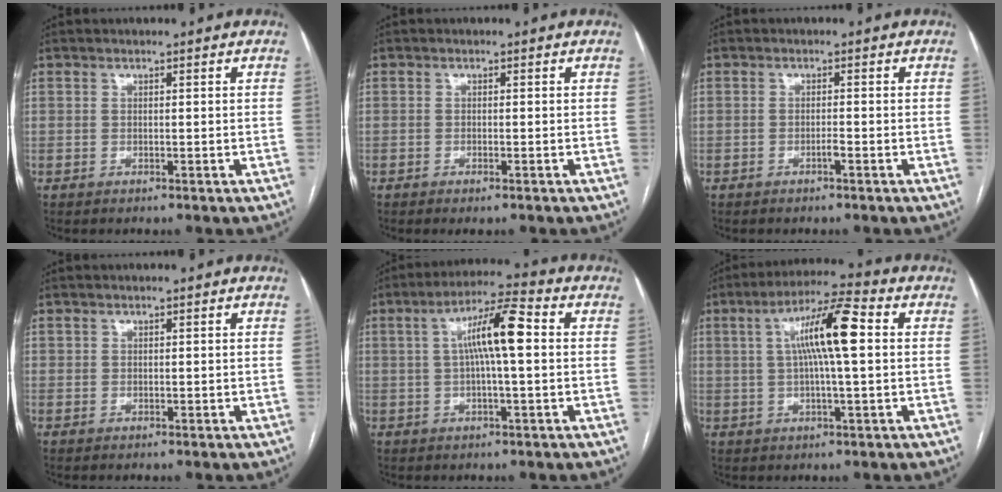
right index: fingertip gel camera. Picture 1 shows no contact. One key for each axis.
{"total": 0.9, "fx": -0.5, "fy": 0.2, "fz": 0.8, "tx": -0.013, "ty": -0.003, "tz": -0.006}
{"total": 0.9, "fx": -0.6, "fy": 0.0, "fz": 0.7, "tx": -0.015, "ty": 0.001, "tz": -0.010}
{"total": 0.7, "fx": 0.4, "fy": 0.6, "fz": 0.2, "tx": 0.006, "ty": -0.001, "tz": 0.005}
{"total": 9.4, "fx": 1.4, "fy": 1.1, "fz": 9.3, "tx": -0.168, "ty": 0.023, "tz": 0.019}
{"total": 10.9, "fx": 2.0, "fy": 1.0, "fz": 10.7, "tx": -0.192, "ty": 0.019, "tz": 0.031}